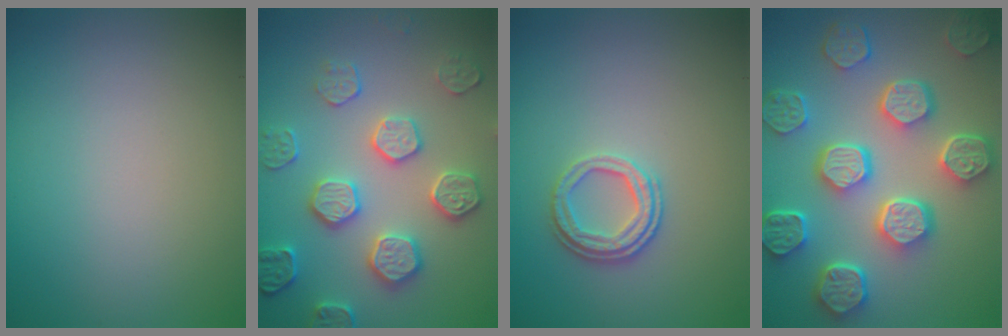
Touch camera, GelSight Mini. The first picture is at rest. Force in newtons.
{"total": 4.6, "press": 4.3, "slide": 1.7}
{"total": 2.5, "press": 2.1, "slide": 1.4}
{"total": 8.5, "press": 6.6, "slide": 5.3}